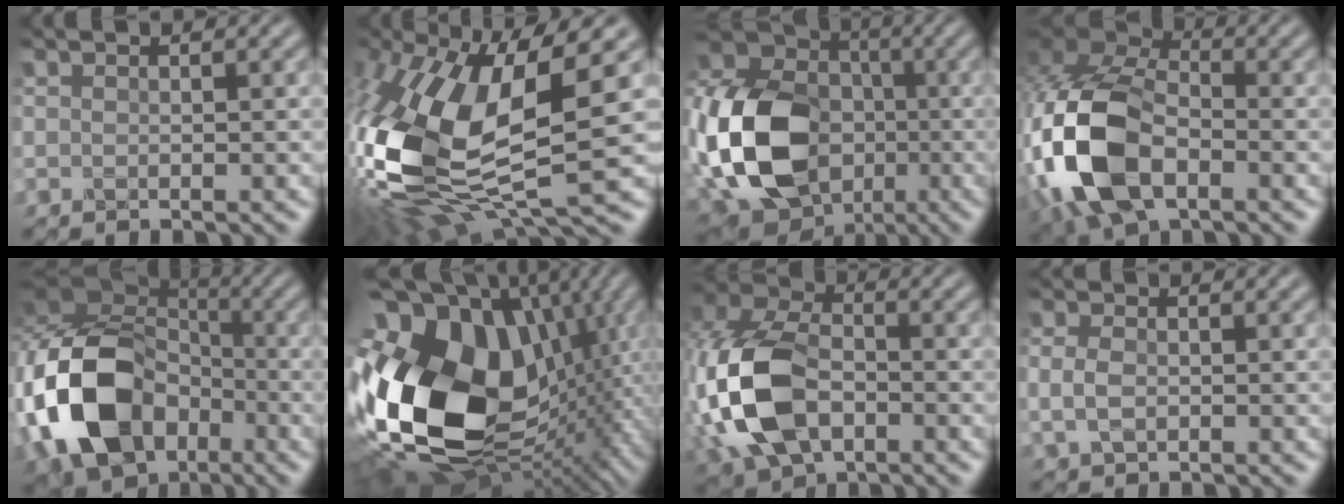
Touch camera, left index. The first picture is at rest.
{"total": 15.0, "force": [-0.3, 6.2, 13.7], "torque": [-0.299, -0.014, -0.010]}
{"total": 20.1, "force": [-4.1, 15.9, 11.6], "torque": [-0.256, -0.009, -0.109]}
{"total": 13.2, "force": [-3.8, 8.3, 9.6], "torque": [-0.255, -0.017, -0.084]}
{"total": 13.7, "force": [-4.3, 10.0, 8.4], "torque": [-0.183, -0.018, -0.087]}
{"total": 20.7, "force": [-1.5, 14.7, 14.5], "torque": [-0.326, -0.026, -0.012]}
{"total": 12.4, "force": [-3.0, 8.3, 8.7], "torque": [-0.218, -0.011, -0.070]}
{"total": 2.3, "force": [-0.3, 1.6, 1.7], "torque": [-0.042, 0.000, -0.010]}